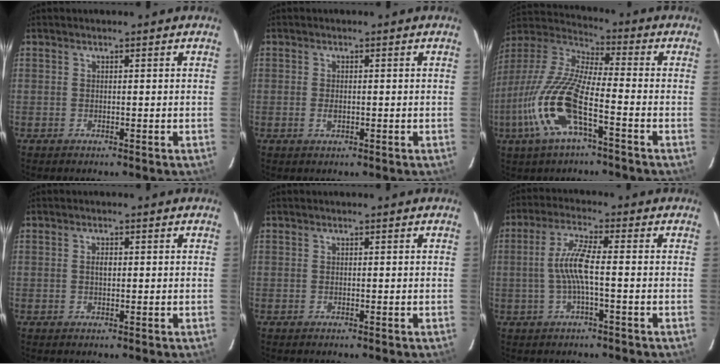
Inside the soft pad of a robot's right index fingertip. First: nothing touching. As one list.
[{"total": 1.5, "force": [-0.4, 0.9, 1.1], "torque": [-0.022, -0.001, -0.006]}, {"total": 17.3, "force": [-7.1, 4.2, 15.2], "torque": [-0.319, -0.021, -0.147]}, {"total": 1.3, "force": [0.1, 0.7, 1.1], "torque": [-0.018, 0.004, 0.000]}, {"total": 0.0}, {"total": 6.6, "force": [-1.1, 0.4, 6.5], "torque": [-0.135, 0.005, -0.018]}]